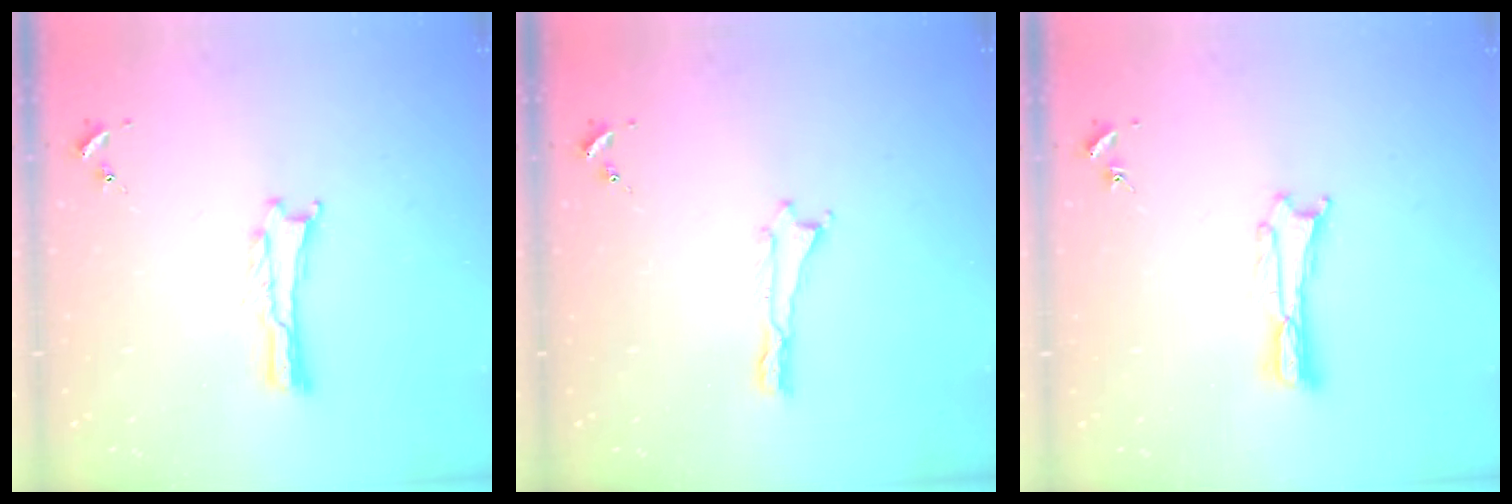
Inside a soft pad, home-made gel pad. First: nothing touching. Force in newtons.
{"total": 0.0}
{"total": 0.6, "press": 0.6, "slide": 0.2}